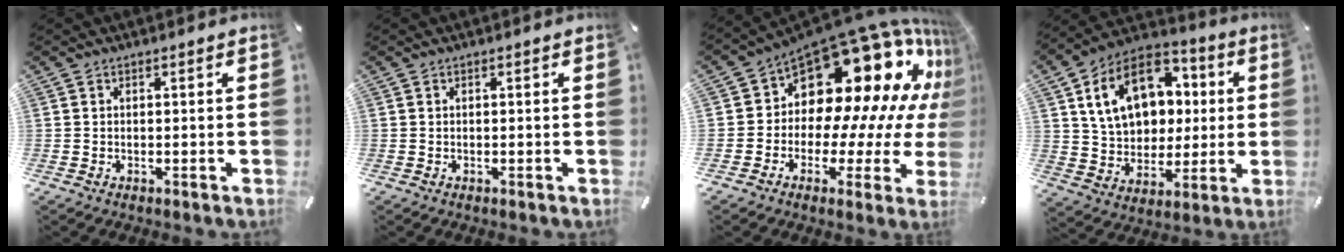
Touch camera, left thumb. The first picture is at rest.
{"total": 0.0}
{"total": 22.3, "force": [11.8, 12.5, 14.2], "torque": [-0.204, -0.126, 0.213]}
{"total": 17.7, "force": [4.9, 13.8, 10.0], "torque": [-0.186, -0.002, 0.098]}